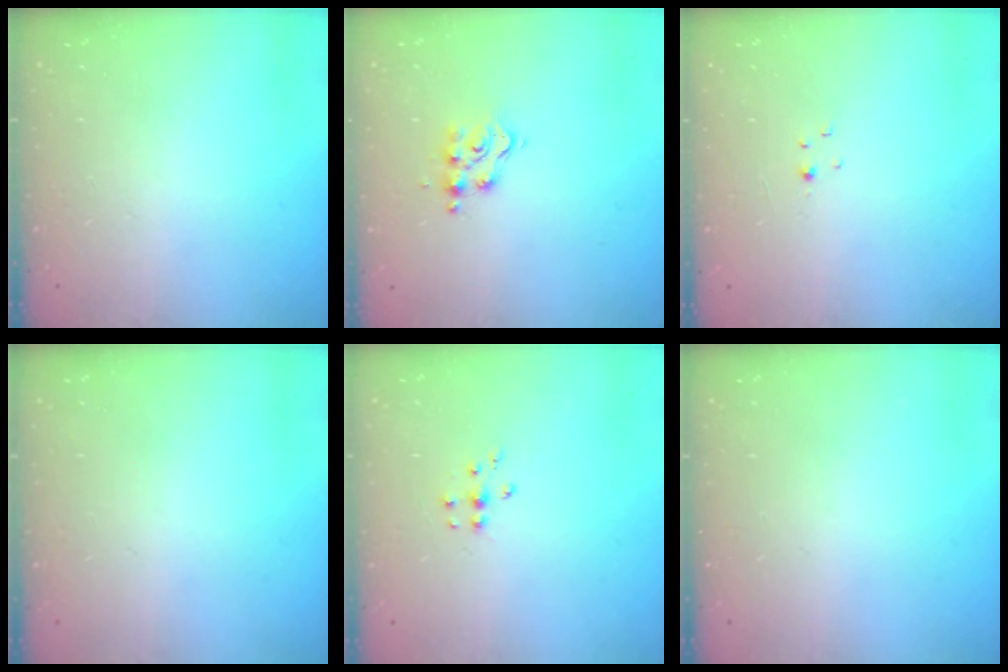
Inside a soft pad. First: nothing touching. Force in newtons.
{"total": 7.9, "press": 7.9, "slide": 0.6}
{"total": 1.1, "press": 1.1, "slide": 0.2}
{"total": 0.0}
{"total": 5.4, "press": 5.3, "slide": 0.7}
{"total": 0.0}